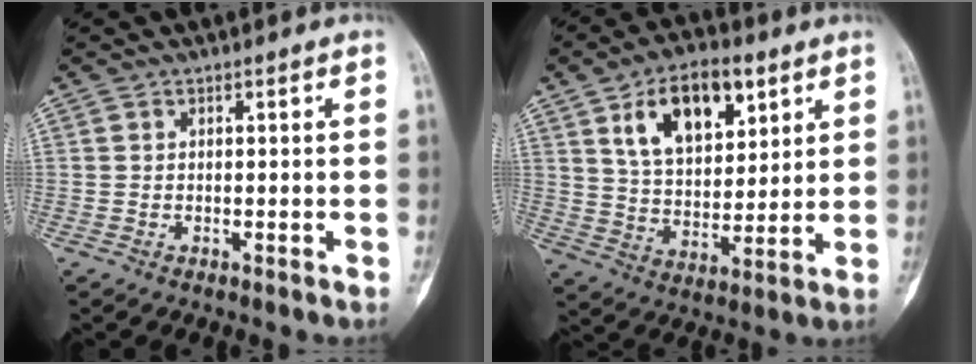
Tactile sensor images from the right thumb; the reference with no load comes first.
{"total": 15.5, "force": [7.2, 8.6, 10.7], "torque": [-0.138, -0.026, 0.129]}